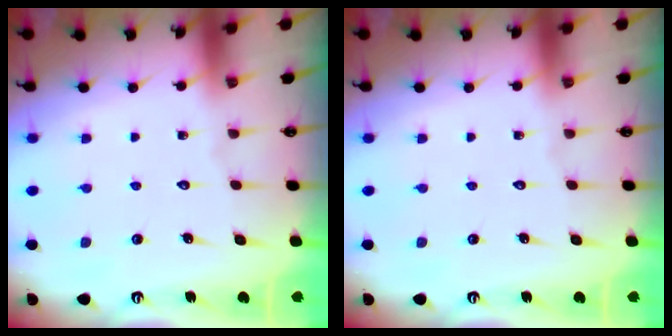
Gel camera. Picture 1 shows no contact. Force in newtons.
{"total": 0.0}